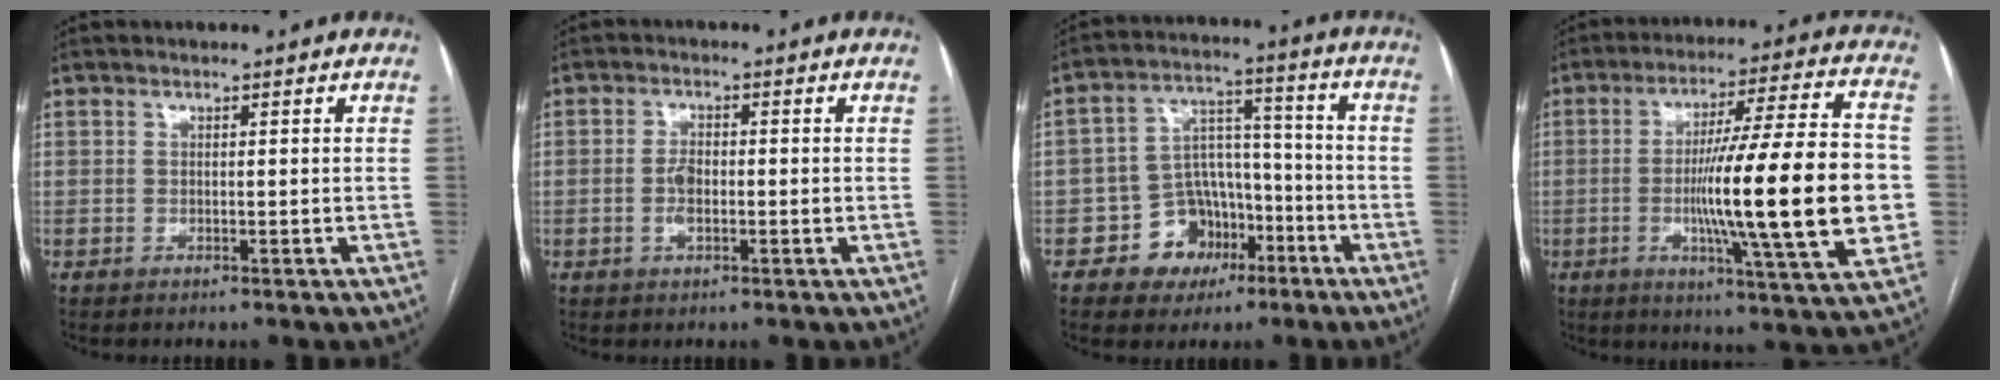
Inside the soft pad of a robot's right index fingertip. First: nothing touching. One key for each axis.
{"total": 3.1, "fx": -0.5, "fy": 1.4, "fz": 2.7, "tx": -0.060, "ty": 0.001, "tz": -0.010}
{"total": 9.9, "fx": -4.8, "fy": 8.0, "fz": 3.4, "tx": -0.043, "ty": 0.033, "tz": -0.068}
{"total": 22.2, "fx": -2.7, "fy": 0.8, "fz": 22.0, "tx": -0.312, "ty": 0.005, "tz": -0.046}